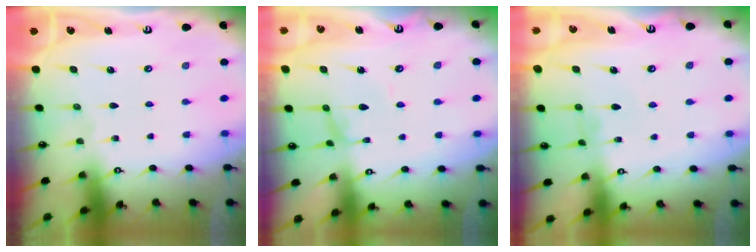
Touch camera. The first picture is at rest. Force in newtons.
{"total": 0.0}
{"total": 0.0}